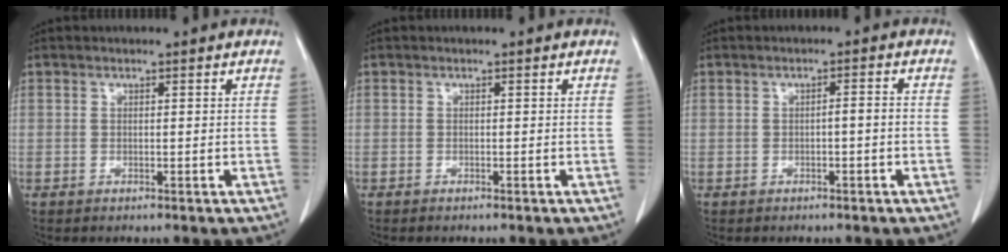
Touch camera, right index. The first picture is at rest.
{"total": 0.0}
{"total": 1.5, "force": [-0.5, 0.2, 1.5], "torque": [-0.021, 0.003, -0.007]}